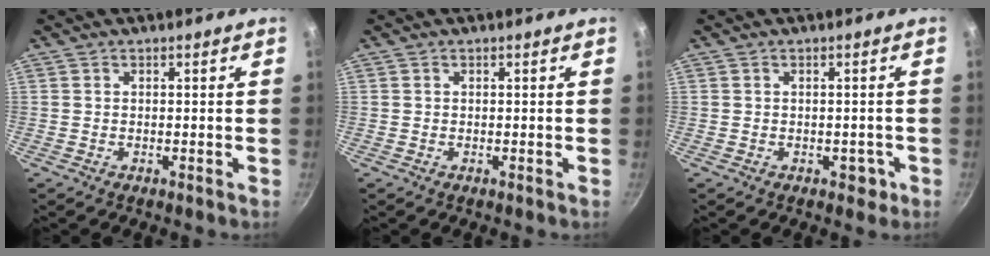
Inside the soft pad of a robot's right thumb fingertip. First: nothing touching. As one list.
[{"total": 0.0}, {"total": 1.9, "force": [-0.9, 1.4, 1.0], "torque": [0.003, 0.006, -0.010]}]